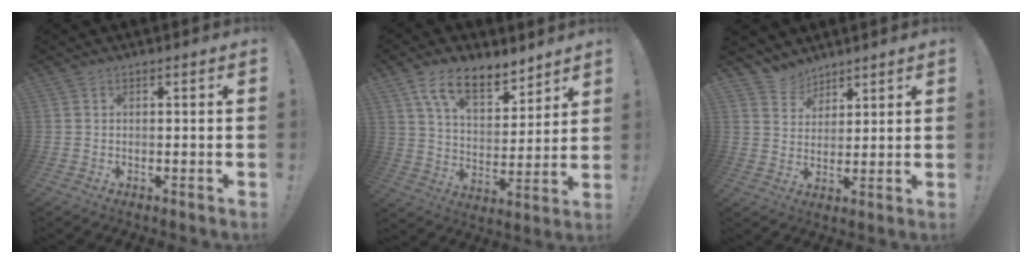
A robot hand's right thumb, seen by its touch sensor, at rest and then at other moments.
{"total": 13.5, "force": [9.3, 6.3, 7.6], "torque": [-0.129, -0.050, 0.170]}
{"total": 6.0, "force": [4.9, 3.4, 0.1], "torque": [-0.005, -0.038, 0.096]}